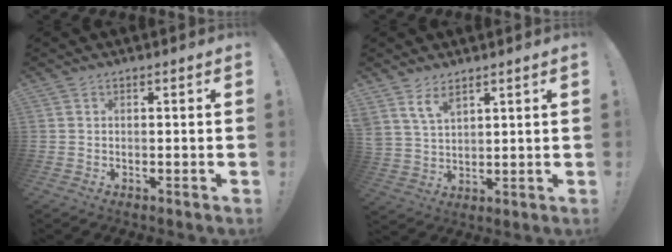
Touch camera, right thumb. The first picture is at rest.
{"total": 6.4, "force": [4.6, 2.9, 3.3], "torque": [-0.063, -0.022, 0.088]}